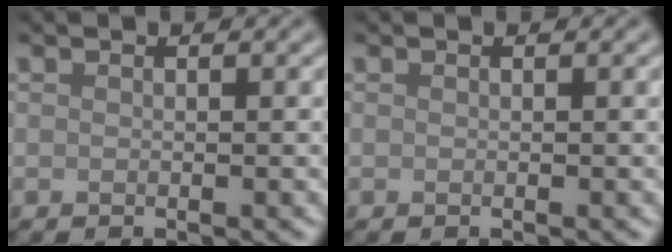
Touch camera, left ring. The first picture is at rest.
{"total": 0.0}